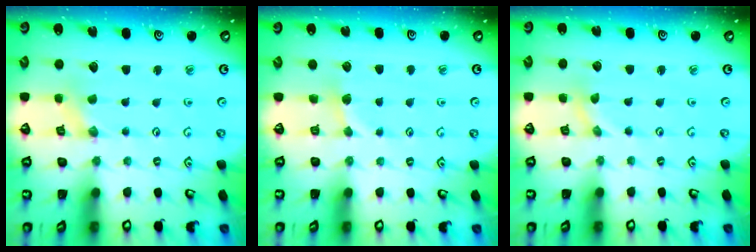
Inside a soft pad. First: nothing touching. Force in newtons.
{"total": 3.3, "press": 3.3, "slide": 0.5}
{"total": 0.0}